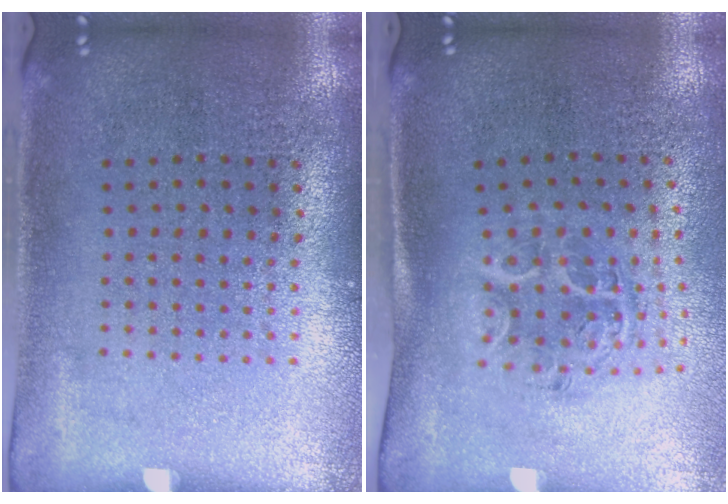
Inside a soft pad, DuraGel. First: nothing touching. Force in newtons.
{"total": 1.1, "press": 1.1, "slide": 0.2}